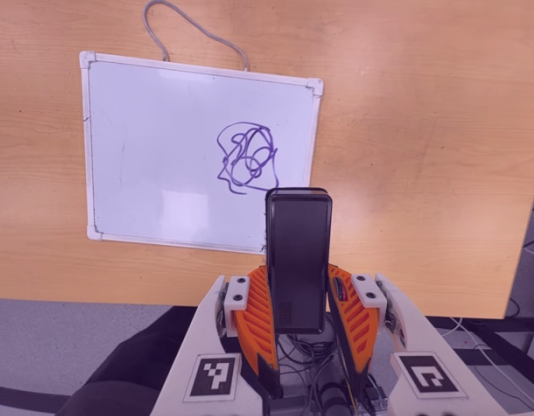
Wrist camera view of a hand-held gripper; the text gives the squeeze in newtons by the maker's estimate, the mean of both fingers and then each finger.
{"total": 5.4, "left": 3.7, "right": 7.2}